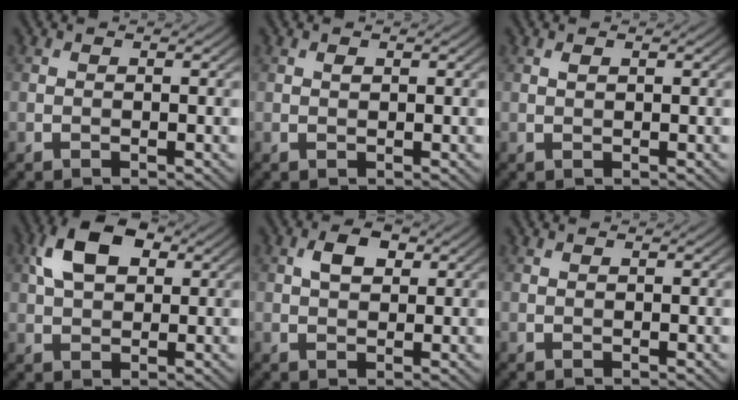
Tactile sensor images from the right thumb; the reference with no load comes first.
{"total": 0.5, "force": [0.3, 0.3, 0.3], "torque": [-0.005, -0.001, 0.007]}
{"total": 0.7, "force": [0.4, 0.3, 0.5], "torque": [-0.012, -0.001, 0.008]}
{"total": 7.8, "force": [2.6, 4.7, 5.7], "torque": [-0.118, 0.015, 0.041]}
{"total": 3.5, "force": [1.2, 2.1, 2.5], "torque": [-0.048, 0.007, 0.018]}
{"total": 0.0}